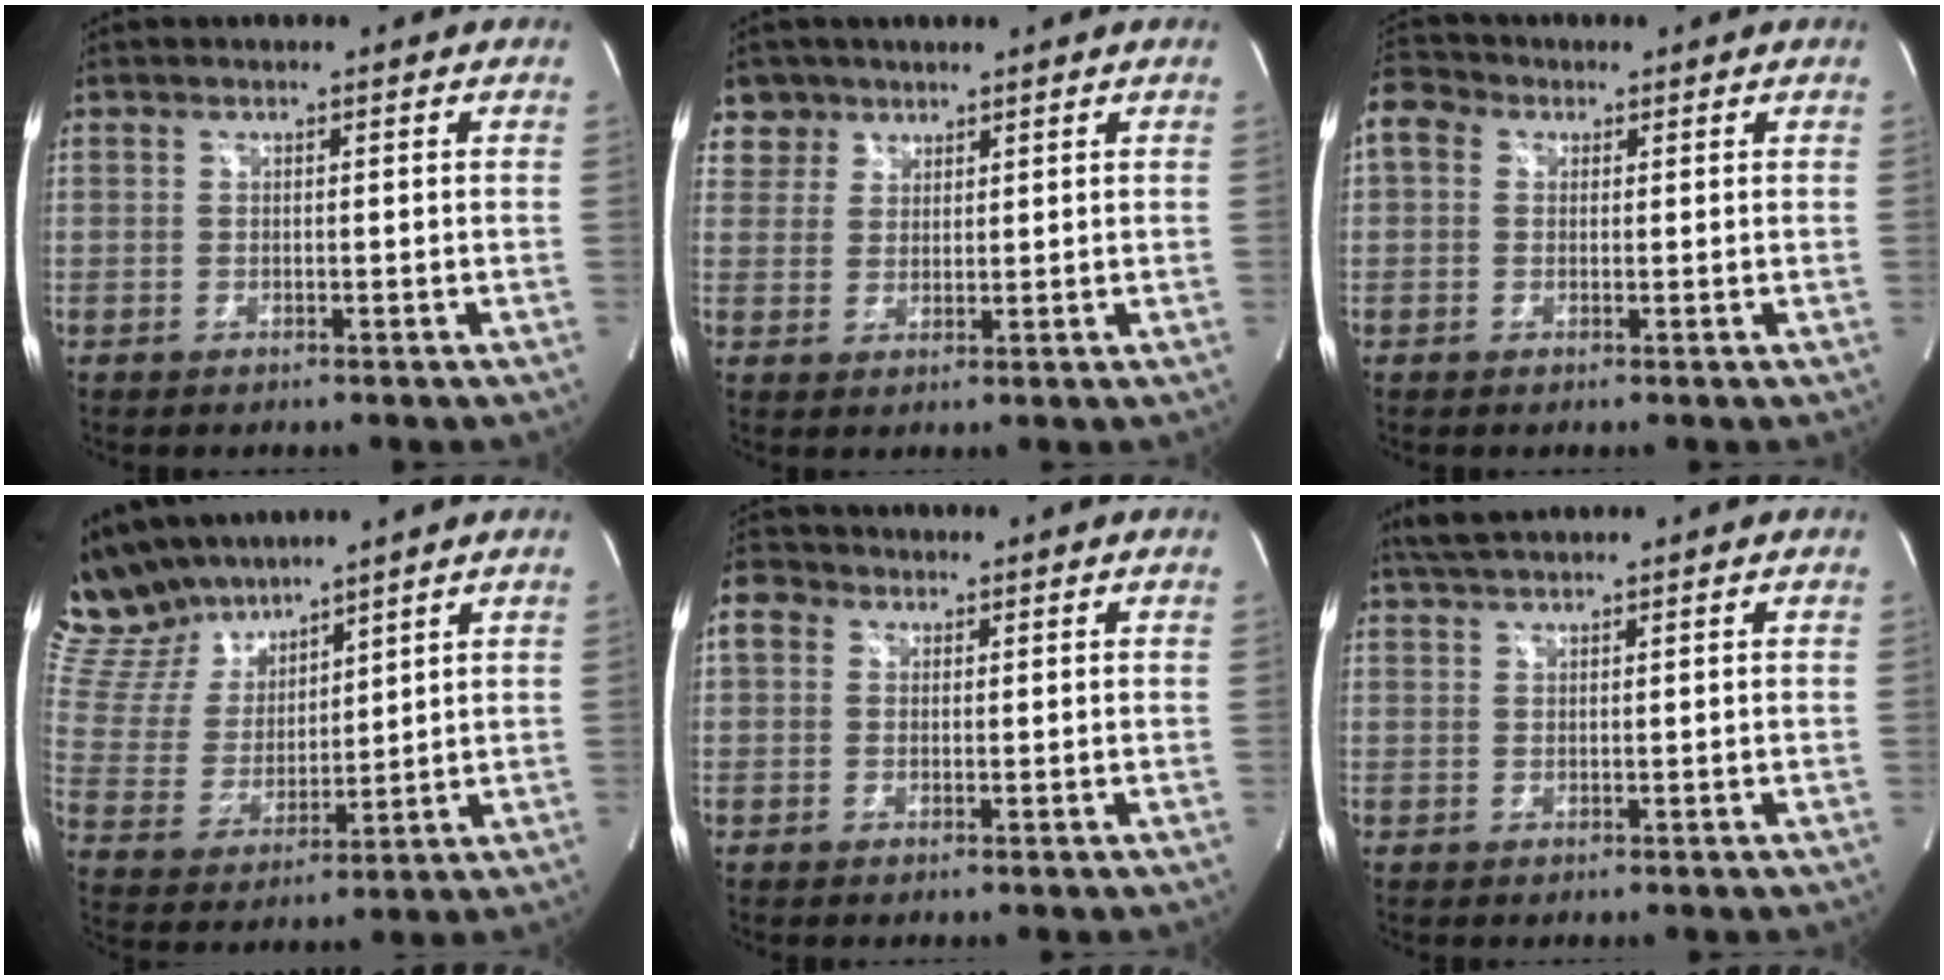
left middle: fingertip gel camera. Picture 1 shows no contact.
{"total": 4.4, "force": [3.0, 3.1, -0.6], "torque": [0.021, 0.004, 0.056]}
{"total": 6.0, "force": [2.1, 4.8, 3.0], "torque": [-0.077, 0.035, 0.037]}
{"total": 12.8, "force": [11.5, 4.4, 3.5], "torque": [-0.089, 0.023, 0.233]}
{"total": 3.4, "force": [1.2, 2.8, 1.5], "torque": [-0.037, 0.022, 0.023]}
{"total": 3.5, "force": [3.1, 0.2, 1.6], "torque": [-0.035, 0.021, 0.061]}